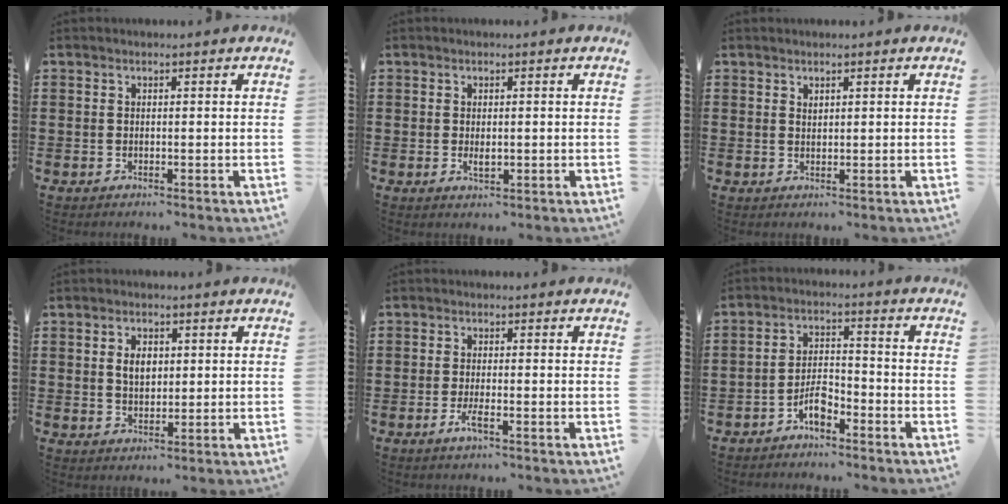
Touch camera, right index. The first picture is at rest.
{"total": 1.5, "force": [0.0, 0.6, 1.3], "torque": [-0.026, 0.001, -0.001]}
{"total": 0.8, "force": [0.7, 0.3, 0.2], "torque": [-0.005, 0.000, 0.013]}
{"total": 3.5, "force": [0.5, 2.3, 2.6], "torque": [-0.049, 0.007, 0.006]}
{"total": 2.4, "force": [-1.2, 0.4, 2.0], "torque": [-0.047, -0.008, -0.026]}
{"total": 4.6, "force": [-3.3, 1.7, 2.8], "torque": [-0.062, 0.006, -0.066]}